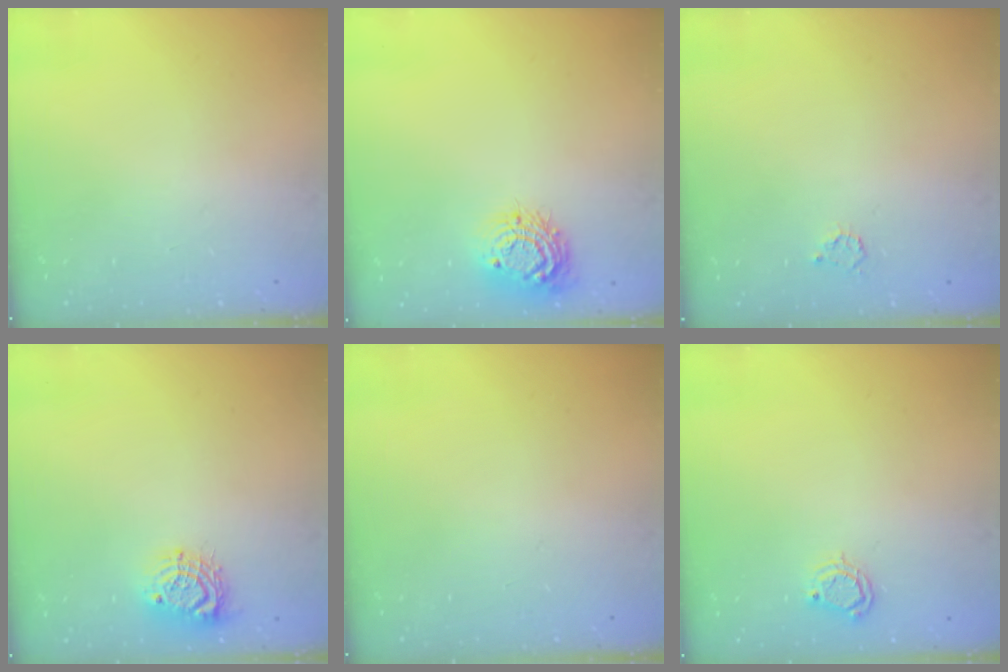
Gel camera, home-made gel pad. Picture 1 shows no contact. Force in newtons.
{"total": 10.6, "press": 10.6, "slide": 0.7}
{"total": 3.2, "press": 3.2, "slide": 0.3}
{"total": 9.6, "press": 9.6, "slide": 0.6}
{"total": 0.0}
{"total": 4.5, "press": 4.4, "slide": 0.6}